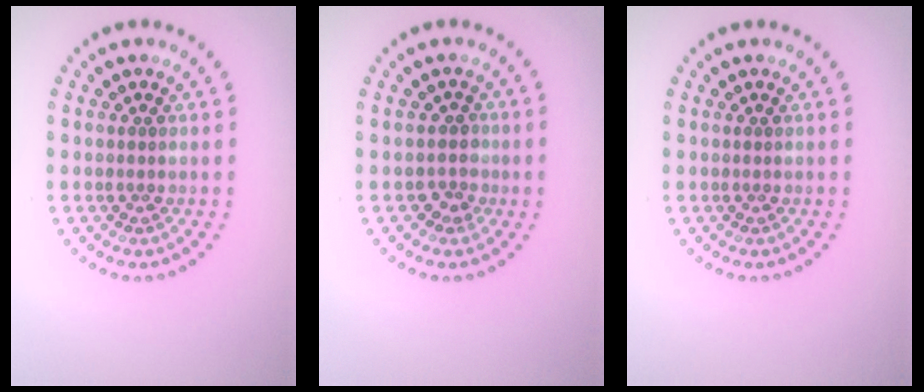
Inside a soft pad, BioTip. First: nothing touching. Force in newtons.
{"total": 1.7, "press": 1.3, "slide": 1.1}
{"total": 0.0}